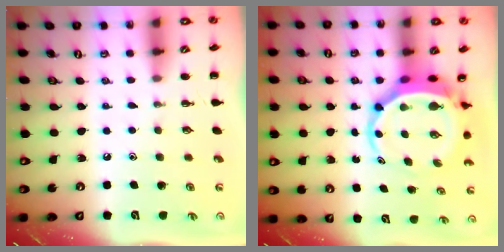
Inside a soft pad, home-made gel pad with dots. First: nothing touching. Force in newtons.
{"total": 5.9, "press": 5.6, "slide": 1.8}